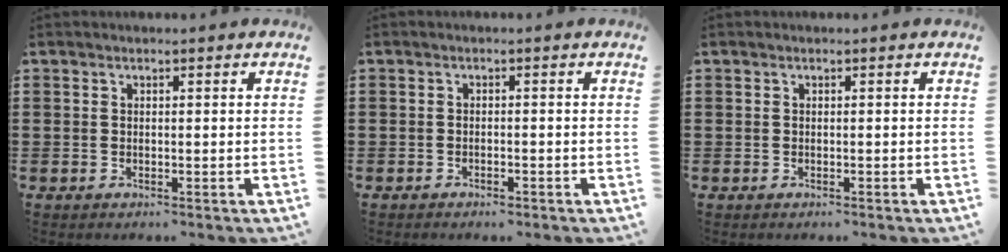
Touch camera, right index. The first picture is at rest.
{"total": 1.0, "force": [-0.9, 0.2, 0.3], "torque": [-0.009, -0.001, -0.019]}
{"total": 0.0}